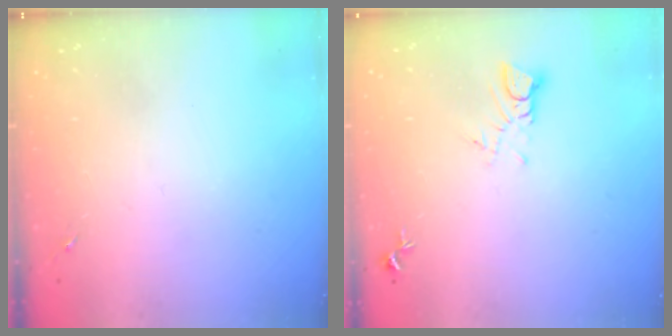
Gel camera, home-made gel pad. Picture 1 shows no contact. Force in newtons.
{"total": 4.2, "press": 4.2, "slide": 0.5}